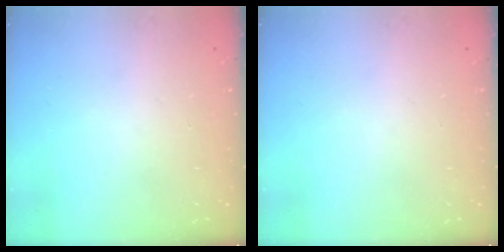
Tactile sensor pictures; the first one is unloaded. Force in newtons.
{"total": 0.0}